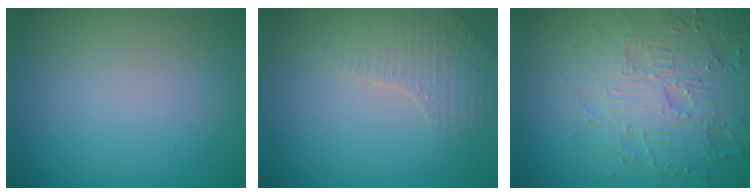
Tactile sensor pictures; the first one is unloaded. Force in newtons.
{"total": 1.5, "press": 1.2, "slide": 0.8}
{"total": 6.1, "press": 5.2, "slide": 3.1}